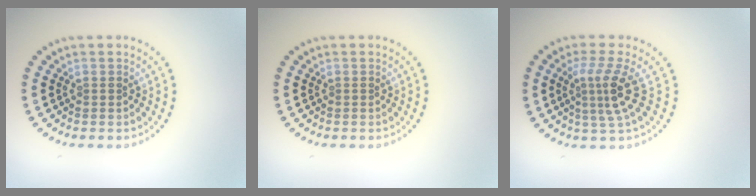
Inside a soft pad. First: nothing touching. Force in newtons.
{"total": 0.0}
{"total": 3.5, "press": 2.5, "slide": 2.6}